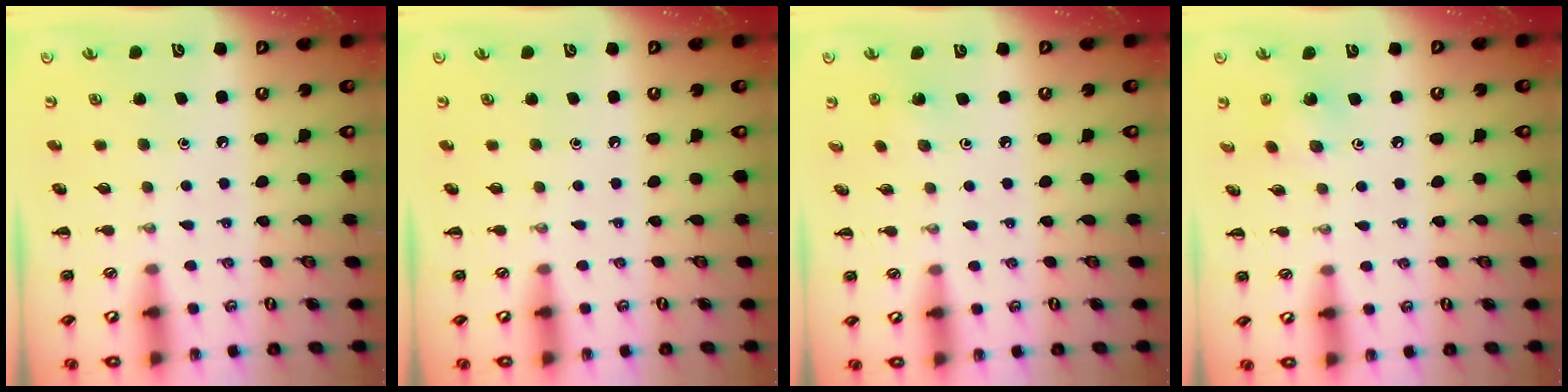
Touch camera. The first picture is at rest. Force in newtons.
{"total": 0.0}
{"total": 1.9, "press": 1.8, "slide": 0.7}
{"total": 2.7, "press": 2.7, "slide": 0.6}